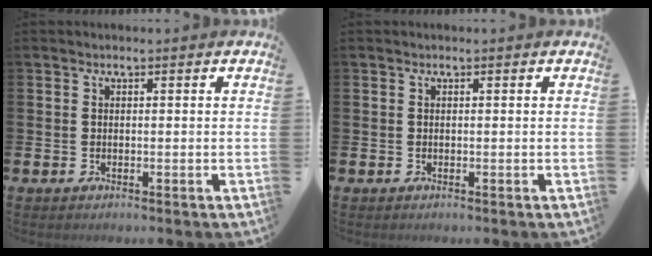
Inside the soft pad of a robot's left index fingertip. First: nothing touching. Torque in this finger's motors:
{"motor_torque": [-0.09, -0.03, 0.02, 0.00]}